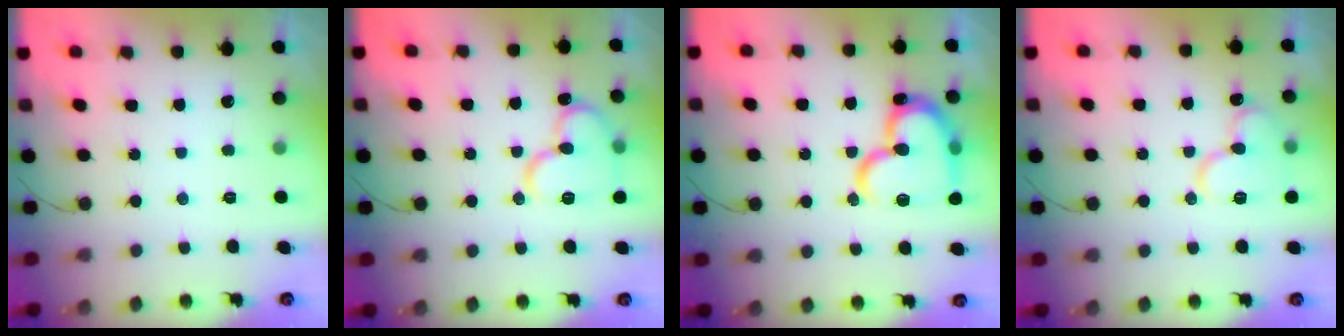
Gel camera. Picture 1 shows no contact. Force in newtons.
{"total": 13.3, "press": 13.2, "slide": 1.8}
{"total": 21.6, "press": 21.5, "slide": 2.3}
{"total": 13.4, "press": 13.3, "slide": 1.6}